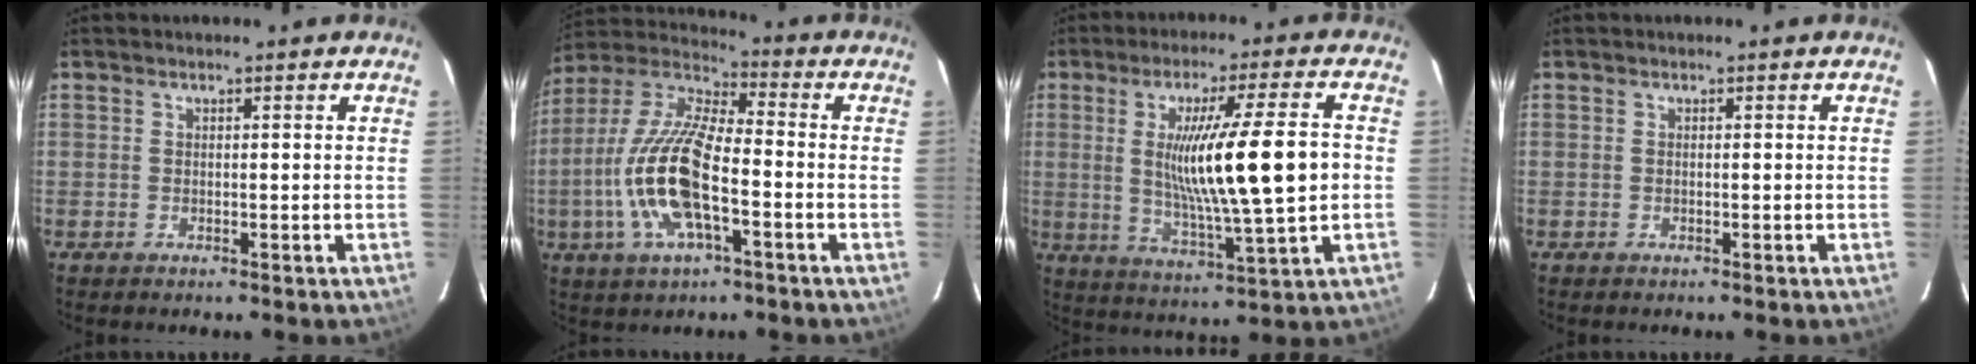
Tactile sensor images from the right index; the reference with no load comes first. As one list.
[{"total": 16.7, "force": [-4.6, 5.4, 15.1], "torque": [-0.312, -0.003, -0.096]}, {"total": 16.4, "force": [0.4, 0.4, 16.4], "torque": [-0.275, -0.021, 0.022]}, {"total": 0.0}]